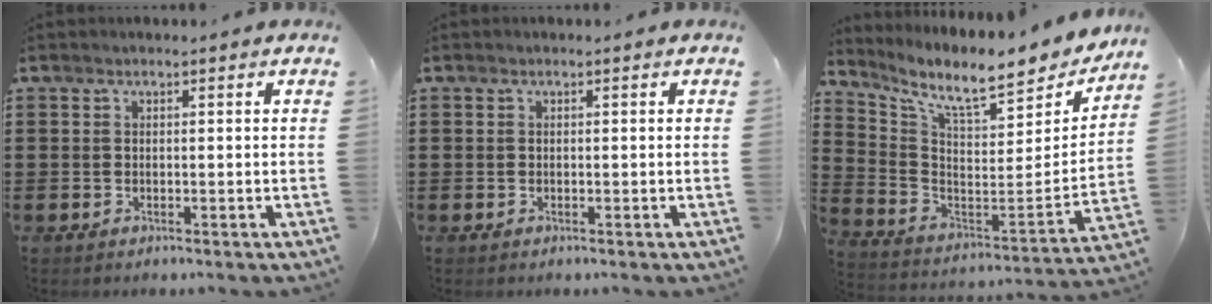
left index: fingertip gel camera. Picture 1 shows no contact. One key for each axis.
{"total": 0.0}
{"total": 10.2, "fx": 8.6, "fy": 1.4, "fz": 5.3, "tx": -0.117, "ty": -0.076, "tz": 0.139}